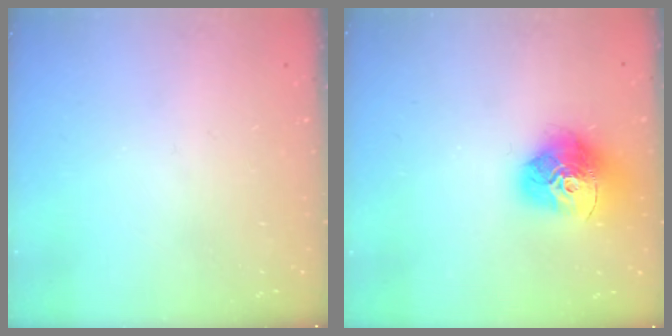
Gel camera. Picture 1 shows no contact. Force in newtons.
{"total": 17.6, "press": 17.5, "slide": 1.9}